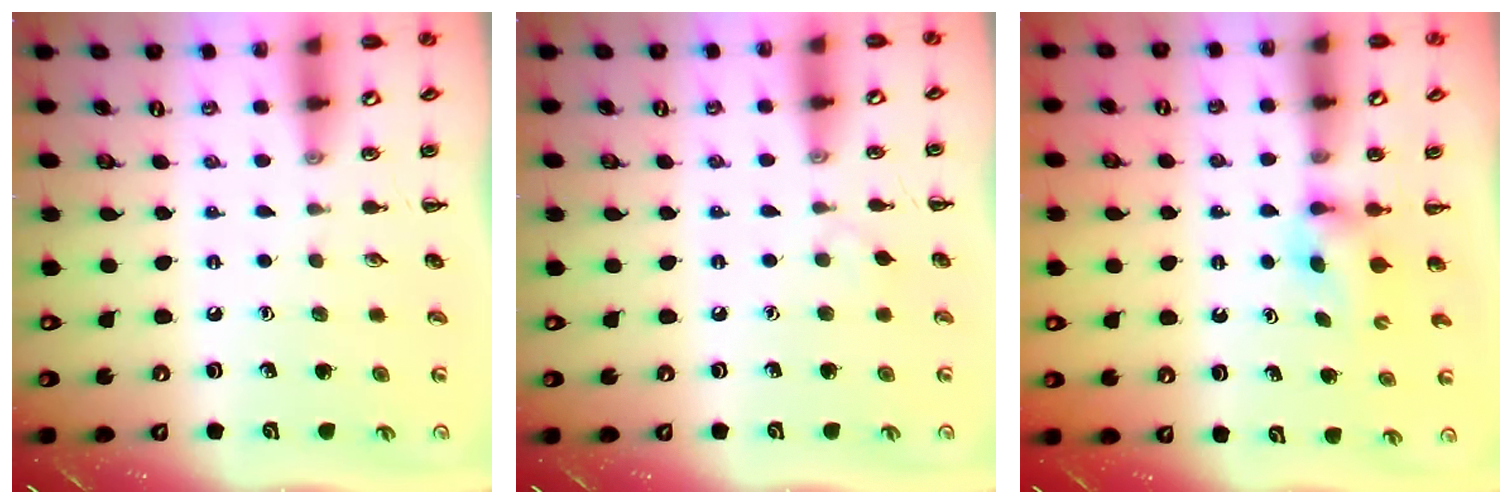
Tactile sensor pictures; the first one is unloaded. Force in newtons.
{"total": 2.9, "press": 2.7, "slide": 1.2}
{"total": 2.5, "press": 2.2, "slide": 1.2}